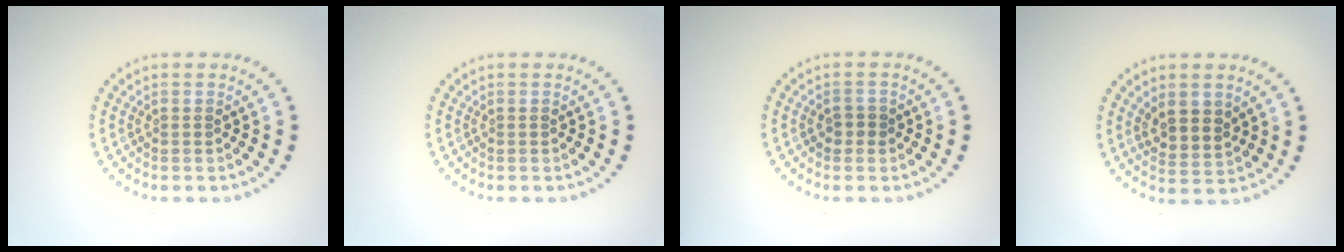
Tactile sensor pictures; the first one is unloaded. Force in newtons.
{"total": 0.0}
{"total": 1.3, "press": 1.2, "slide": 0.4}
{"total": 3.0, "press": 2.7, "slide": 1.2}